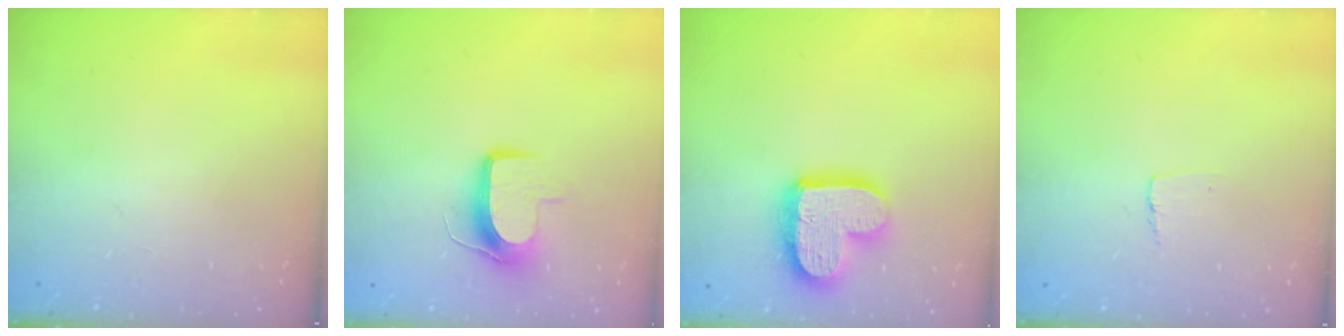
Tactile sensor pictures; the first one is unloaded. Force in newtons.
{"total": 9.1, "press": 9.1, "slide": 0.1}
{"total": 17.1, "press": 17.1, "slide": 1.4}
{"total": 4.1, "press": 4.1, "slide": 0.2}